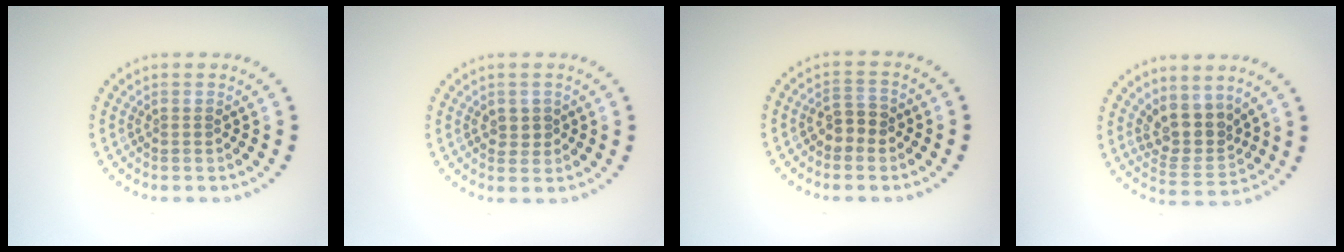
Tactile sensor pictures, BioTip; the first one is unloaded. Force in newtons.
{"total": 1.1, "press": 1.1, "slide": 0.3}
{"total": 2.1, "press": 2.0, "slide": 0.5}
{"total": 3.8, "press": 3.1, "slide": 2.2}